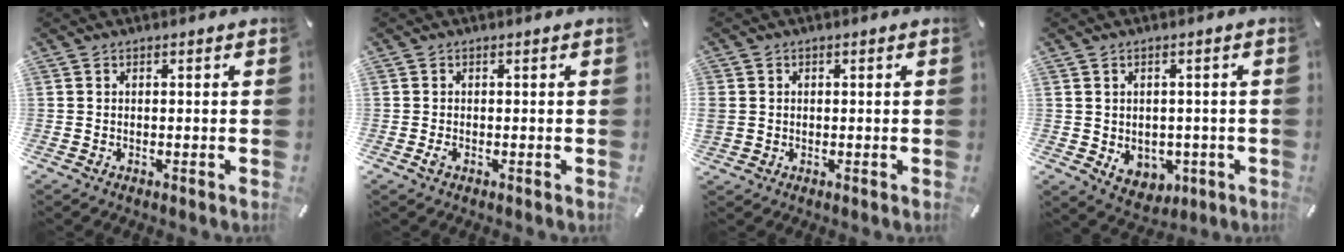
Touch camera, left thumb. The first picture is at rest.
{"total": 0.8, "force": [-0.3, 0.6, 0.5], "torque": [-0.008, 0.000, -0.007]}
{"total": 2.1, "force": [0.2, 2.0, 0.5], "torque": [-0.009, 0.004, 0.003]}
{"total": 5.3, "force": [-0.4, 4.8, 2.2], "torque": [-0.025, -0.001, -0.005]}